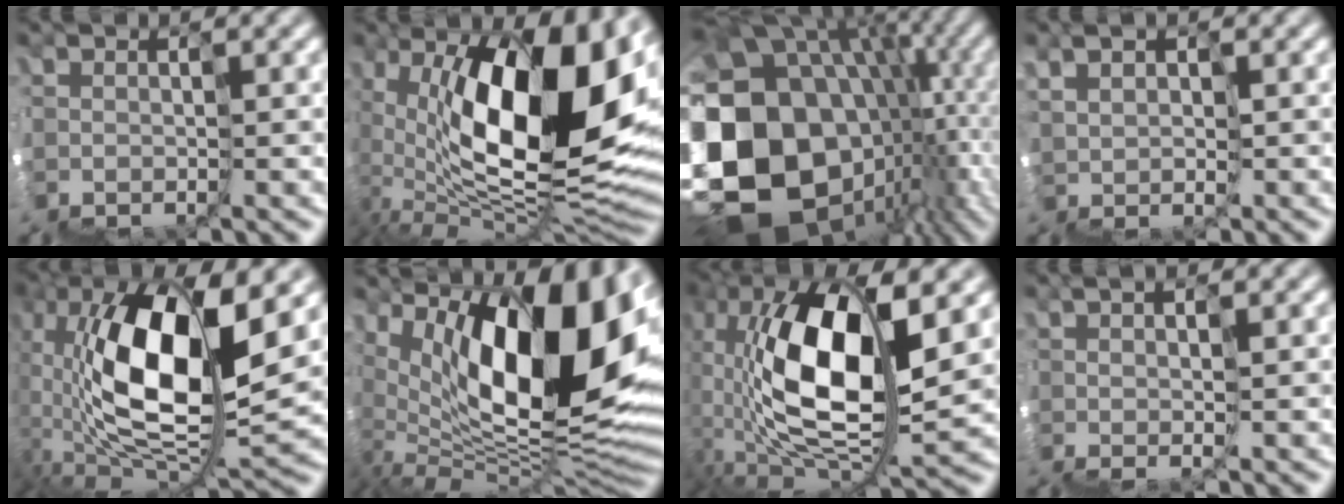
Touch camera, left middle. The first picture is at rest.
{"total": 12.3, "force": [4.4, 4.3, 10.6], "torque": [-0.156, 0.024, 0.069]}
{"total": 14.8, "force": [-1.0, 12.0, 8.5], "torque": [-0.180, -0.001, 0.014]}
{"total": 2.2, "force": [1.9, -0.7, -0.9], "torque": [0.024, 0.019, 0.035]}
{"total": 9.1, "force": [2.2, 2.3, 8.5], "torque": [-0.160, 0.019, 0.037]}
{"total": 12.7, "force": [6.9, 3.2, 10.2], "torque": [-0.140, 0.022, 0.119]}
{"total": 8.4, "force": [1.5, 2.2, 7.9], "torque": [-0.153, 0.027, 0.022]}
{"total": 1.8, "force": [0.8, -0.7, 1.4], "torque": [-0.014, -0.005, 0.030]}